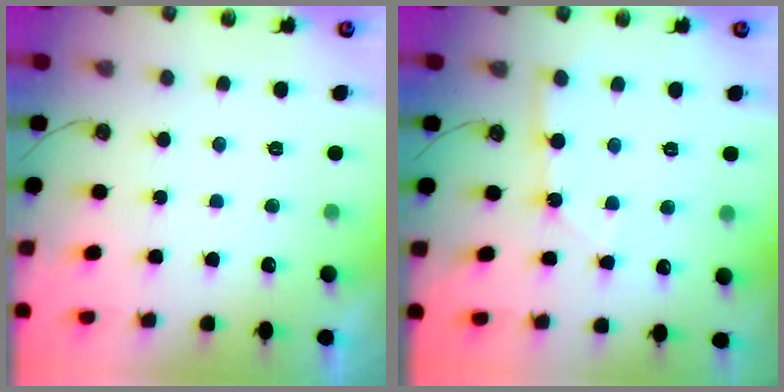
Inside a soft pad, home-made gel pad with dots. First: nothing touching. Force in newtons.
{"total": 2.6, "press": 2.6, "slide": 0.2}